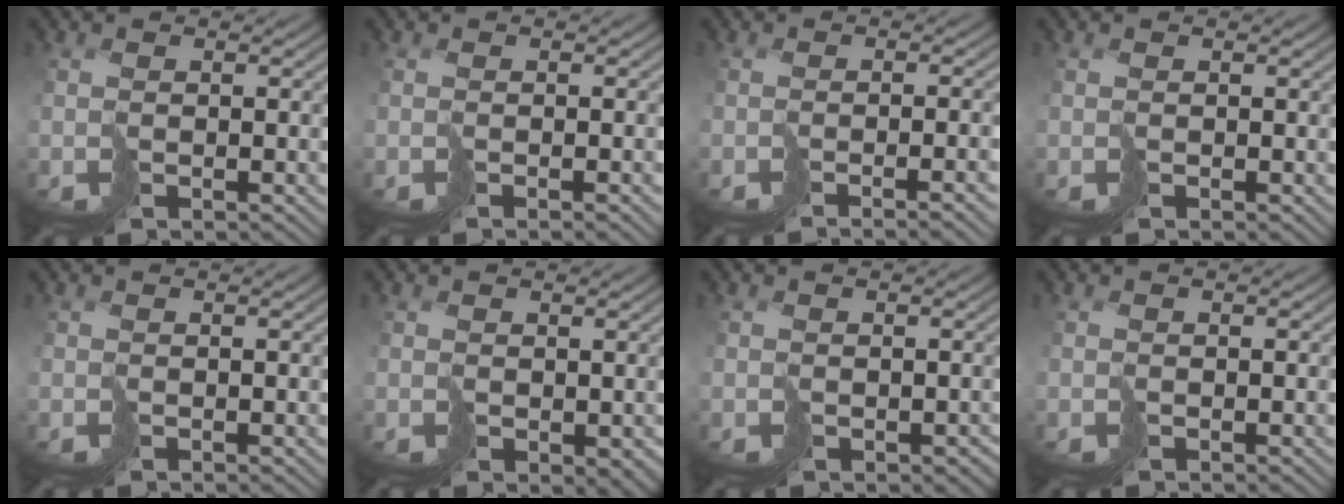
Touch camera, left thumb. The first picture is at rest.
{"total": 1.0, "force": [-0.9, -0.4, 0.3], "torque": [-0.001, 0.003, -0.014]}
{"total": 3.4, "force": [-2.2, -0.2, 2.6], "torque": [-0.013, -0.005, -0.027]}
{"total": 0.0}
{"total": 0.5, "force": [0.2, -0.1, 0.5], "torque": [-0.011, 0.000, 0.005]}
{"total": 2.2, "force": [0.4, 1.6, 1.4], "torque": [-0.033, -0.005, 0.012]}
{"total": 1.3, "force": [-0.2, 1.0, 0.7], "torque": [-0.007, -0.004, -0.002]}
{"total": 0.0}